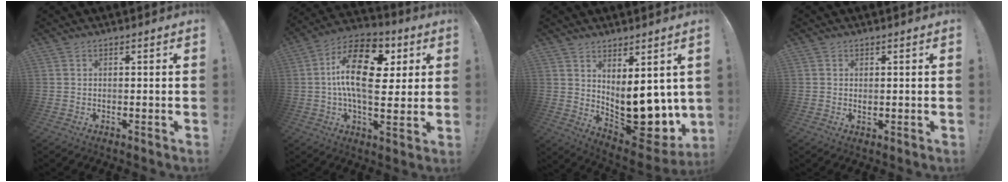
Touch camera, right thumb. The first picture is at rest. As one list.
[{"total": 20.8, "force": [4.0, 10.6, 17.5], "torque": [-0.299, -0.012, 0.063]}, {"total": 13.6, "force": [1.2, 7.4, 11.4], "torque": [-0.133, -0.037, 0.039]}, {"total": 0.9, "force": [0.1, 0.8, 0.3], "torque": [-0.008, 0.001, 0.002]}]